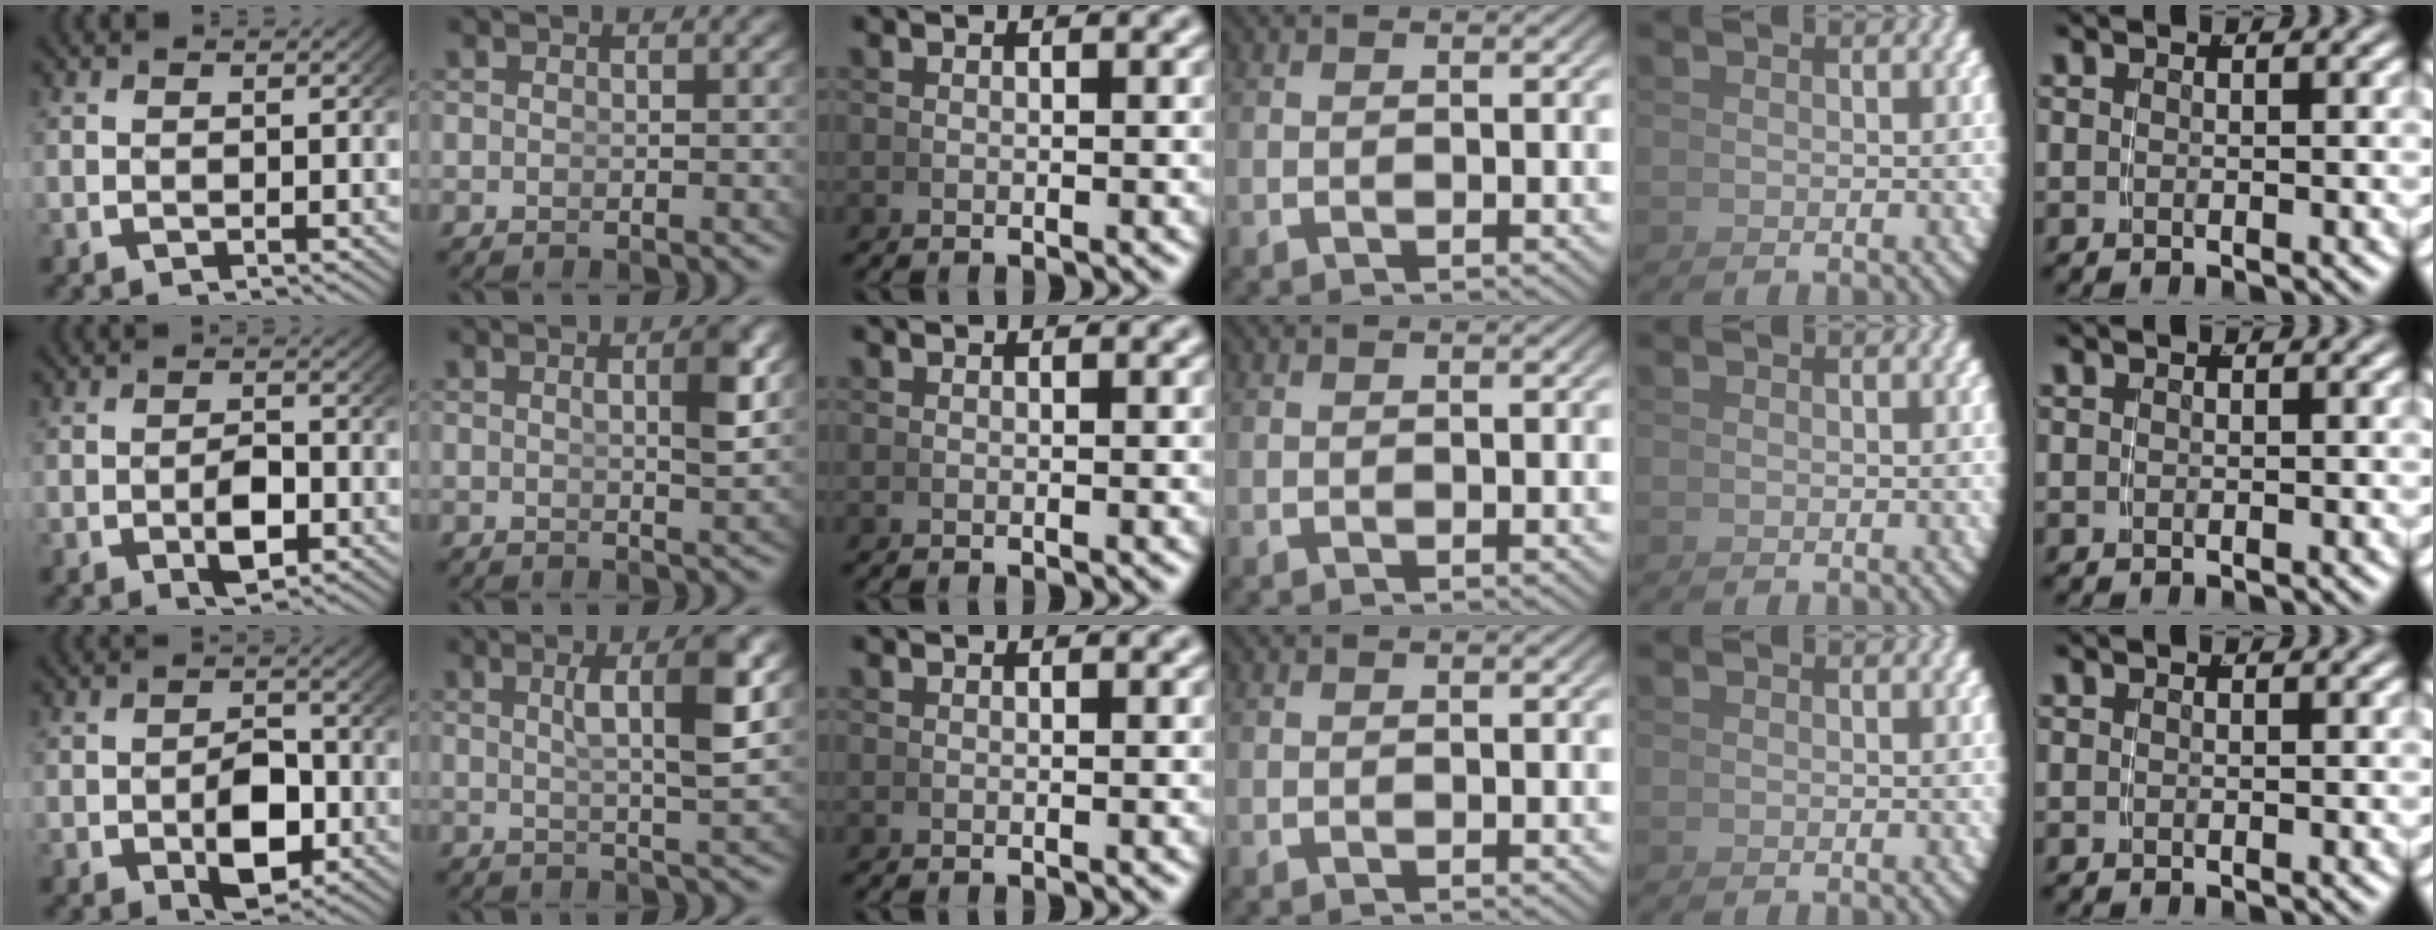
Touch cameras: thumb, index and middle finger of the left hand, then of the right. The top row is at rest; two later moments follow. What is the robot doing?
{"motion": "grasp_and_lifting", "object": "pen"}